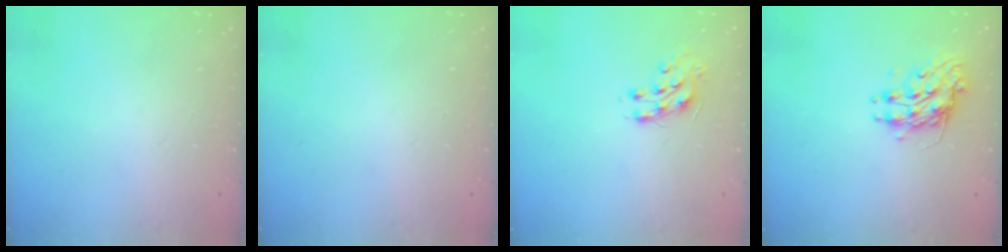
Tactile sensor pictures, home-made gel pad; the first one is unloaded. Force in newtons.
{"total": 0.0}
{"total": 8.4, "press": 8.4, "slide": 0.2}
{"total": 9.2, "press": 9.2, "slide": 0.1}